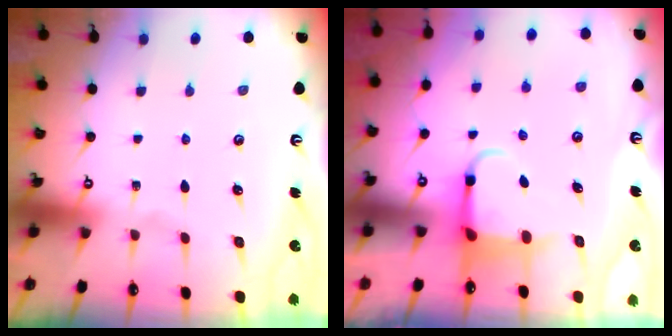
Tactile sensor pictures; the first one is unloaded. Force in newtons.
{"total": 4.2, "press": 4.1, "slide": 0.7}